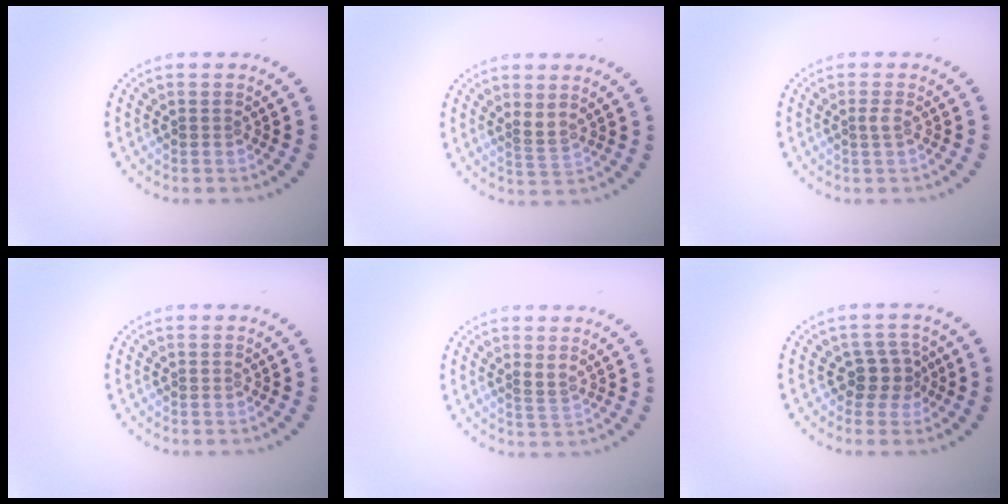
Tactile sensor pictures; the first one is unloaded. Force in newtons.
{"total": 1.4, "press": 1.0, "slide": 0.9}
{"total": 0.7, "press": 0.5, "slide": 0.5}
{"total": 0.0}
{"total": 1.2, "press": 0.9, "slide": 0.9}
{"total": 2.4, "press": 1.9, "slide": 1.5}